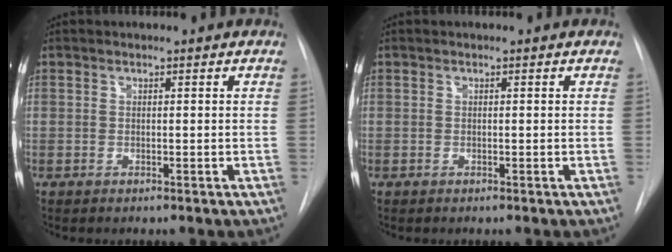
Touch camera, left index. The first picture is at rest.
{"total": 0.0}